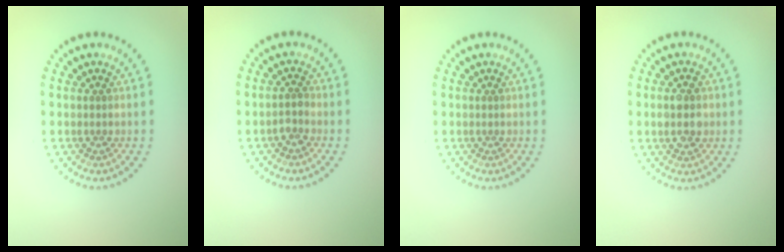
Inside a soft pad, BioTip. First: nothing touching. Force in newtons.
{"total": 1.3, "press": 1.1, "slide": 0.7}
{"total": 0.0}
{"total": 2.8, "press": 2.8, "slide": 0.2}